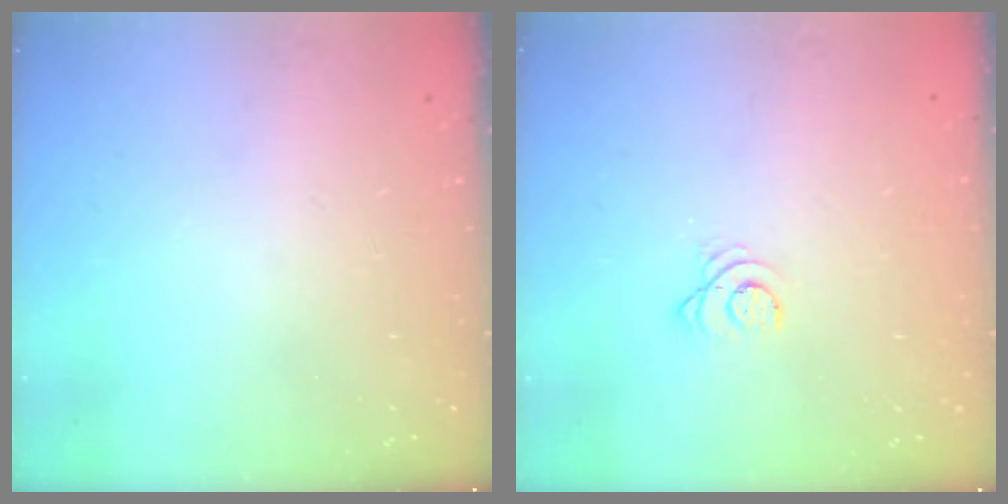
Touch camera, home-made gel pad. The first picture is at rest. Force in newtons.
{"total": 2.3, "press": 2.3, "slide": 0.3}